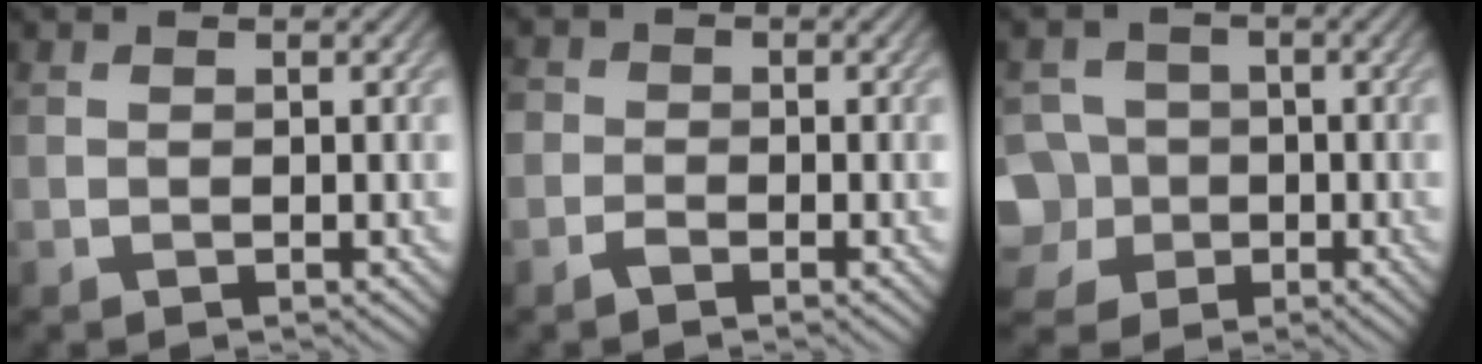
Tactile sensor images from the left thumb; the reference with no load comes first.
{"total": 1.3, "force": [-0.8, 1.0, 0.4], "torque": [0.000, 0.006, -0.029]}
{"total": 8.5, "force": [-2.4, 7.8, 2.4], "torque": [-0.083, -0.019, -0.071]}